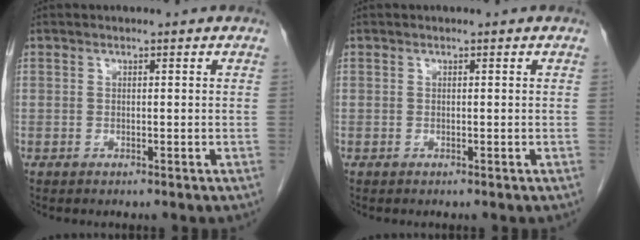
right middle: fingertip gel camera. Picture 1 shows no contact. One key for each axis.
{"total": 0.0}